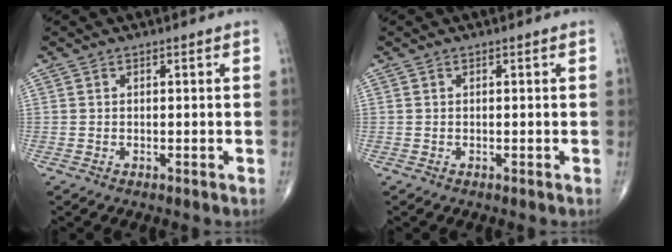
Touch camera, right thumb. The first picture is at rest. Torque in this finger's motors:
{"motor_torque": [0.01, -0.01, 0.12, 0.06, 0.02]}